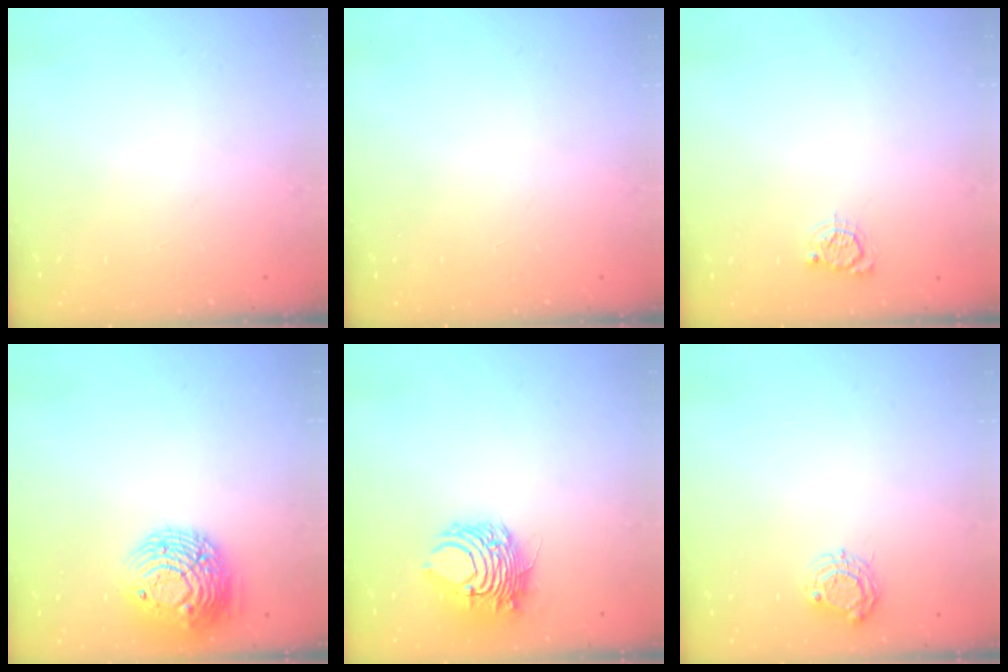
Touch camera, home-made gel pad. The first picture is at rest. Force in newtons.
{"total": 0.0}
{"total": 3.2, "press": 3.2, "slide": 0.4}
{"total": 13.2, "press": 13.2, "slide": 1.0}
{"total": 8.5, "press": 8.4, "slide": 0.8}
{"total": 6.8, "press": 6.7, "slide": 0.6}